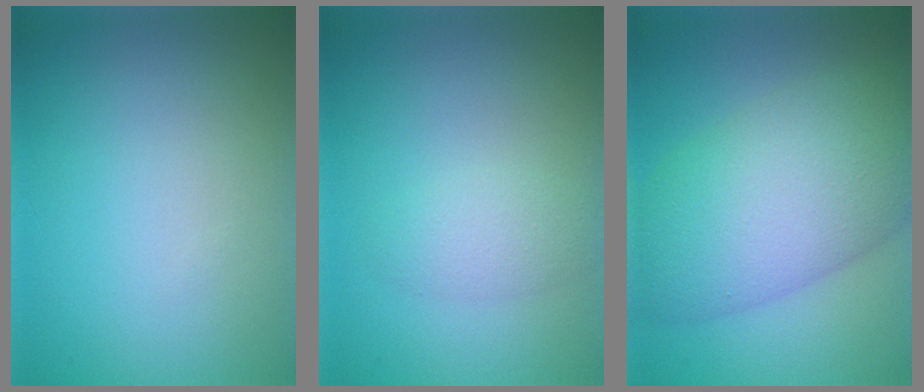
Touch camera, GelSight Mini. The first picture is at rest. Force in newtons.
{"total": 3.4, "press": 3.4, "slide": 0.1}
{"total": 10.3, "press": 10.3, "slide": 0.3}